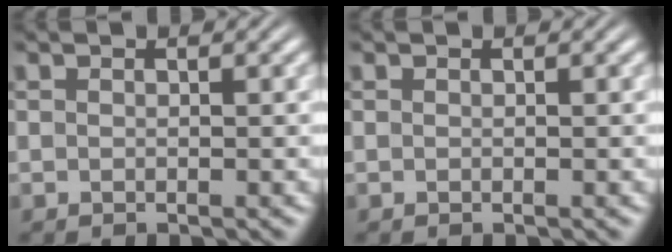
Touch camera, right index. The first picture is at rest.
{"total": 0.0}